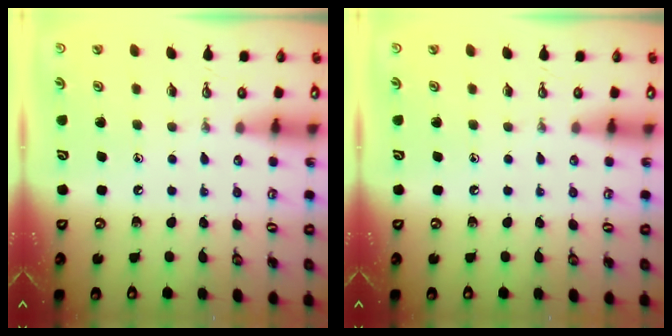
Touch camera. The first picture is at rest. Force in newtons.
{"total": 0.0}